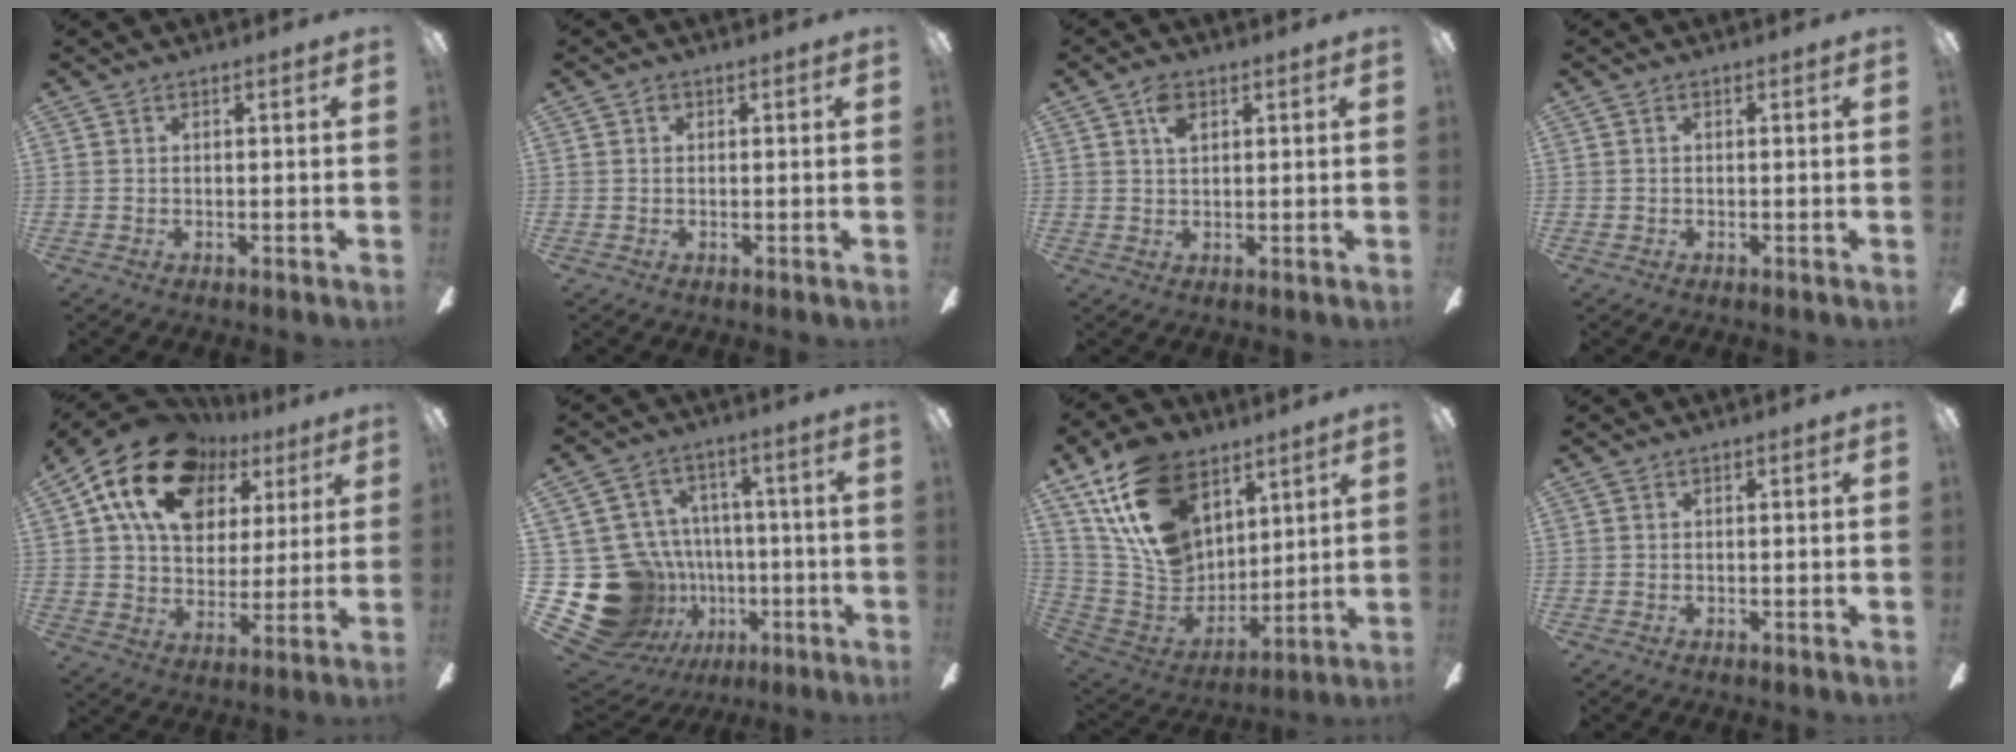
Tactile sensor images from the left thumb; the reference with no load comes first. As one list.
[{"total": 1.0, "force": [0.2, 0.8, 0.5], "torque": [-0.011, 0.004, 0.004]}, {"total": 3.9, "force": [1.9, 2.1, 2.6], "torque": [-0.051, 0.002, 0.031]}, {"total": 0.0}, {"total": 20.0, "force": [10.7, 13.2, 10.5], "torque": [-0.186, -0.039, 0.196]}, {"total": 21.1, "force": [-4.9, 18.7, 8.5], "torque": [-0.172, 0.020, -0.029]}, {"total": 20.6, "force": [11.3, 13.7, 10.4], "torque": [-0.204, -0.051, 0.213]}, {"total": 0.0}]